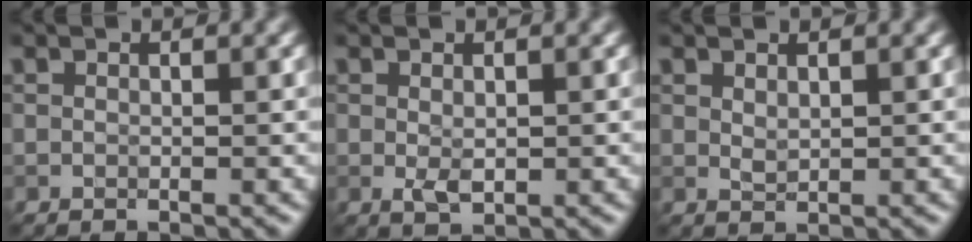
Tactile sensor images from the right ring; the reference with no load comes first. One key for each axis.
{"total": 1.4, "fx": 0.0, "fy": 0.7, "fz": 1.2, "tx": -0.025, "ty": -0.001, "tz": 0.004}
{"total": 0.8, "fx": 0.6, "fy": 0.3, "fz": 0.5, "tx": -0.012, "ty": -0.003, "tz": 0.015}